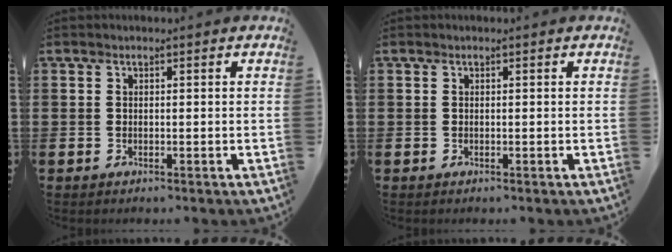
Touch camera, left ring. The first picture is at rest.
{"total": 0.0}